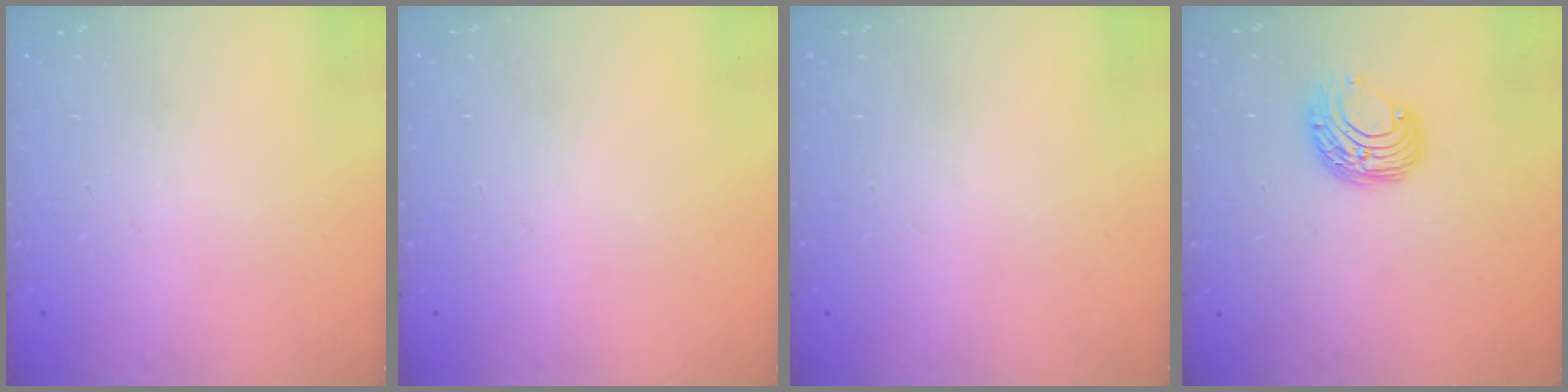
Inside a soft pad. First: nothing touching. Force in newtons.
{"total": 0.0}
{"total": 0.0}
{"total": 8.5, "press": 8.5, "slide": 0.4}